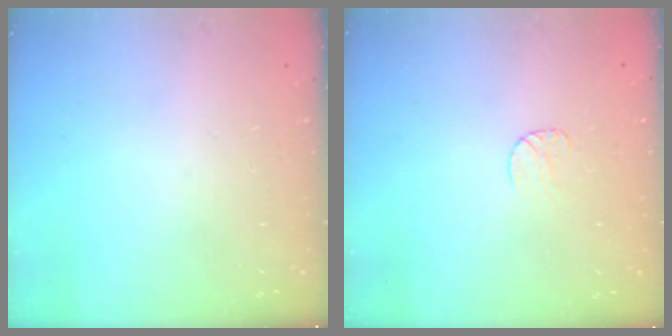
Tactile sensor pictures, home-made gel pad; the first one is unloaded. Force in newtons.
{"total": 5.7, "press": 5.7, "slide": 0.5}